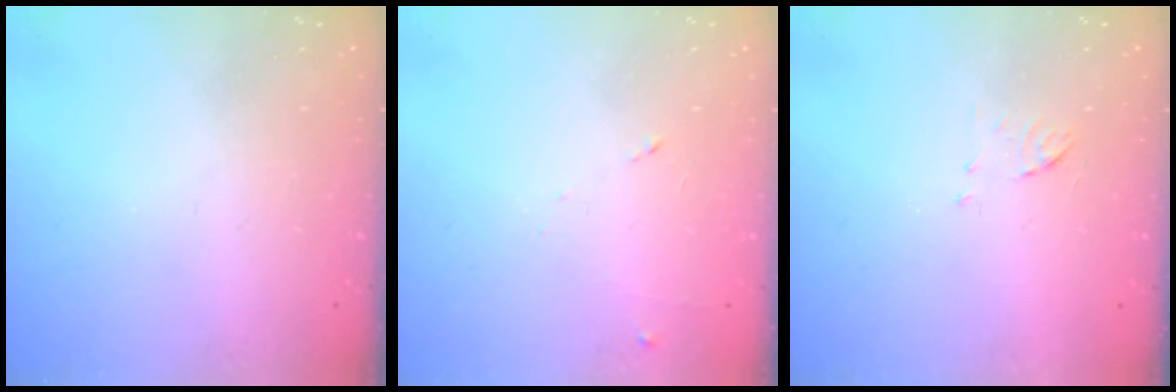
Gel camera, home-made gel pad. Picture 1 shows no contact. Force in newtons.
{"total": 6.1, "press": 6.1, "slide": 0.6}
{"total": 5.4, "press": 5.3, "slide": 1.0}